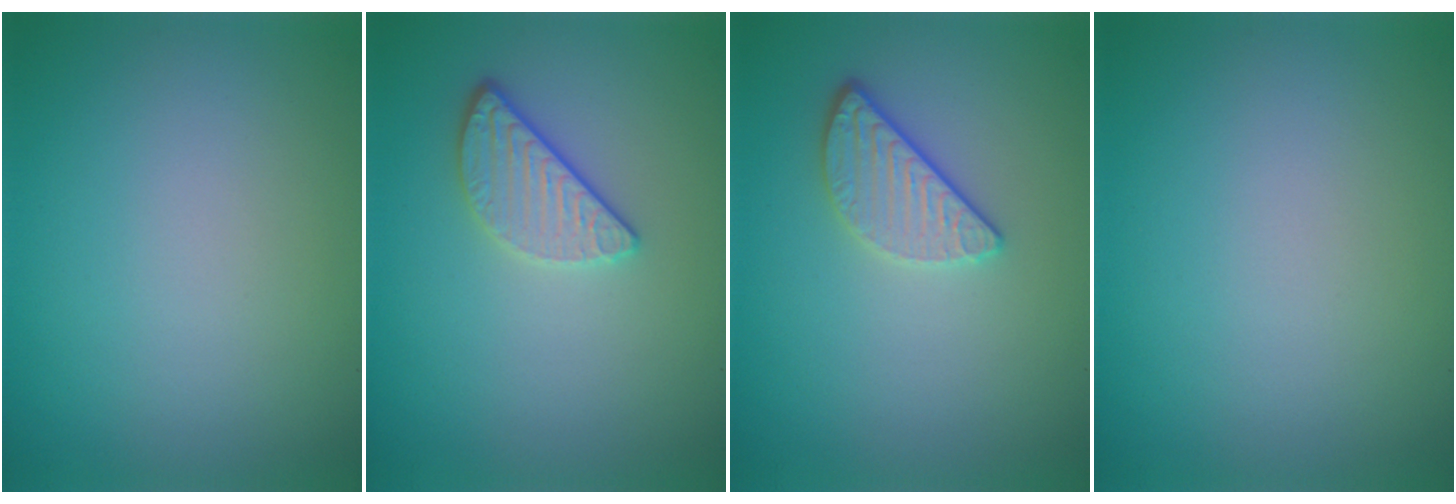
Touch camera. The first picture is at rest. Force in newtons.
{"total": 2.6, "press": 2.3, "slide": 1.3}
{"total": 2.6, "press": 2.3, "slide": 1.3}
{"total": 0.0}